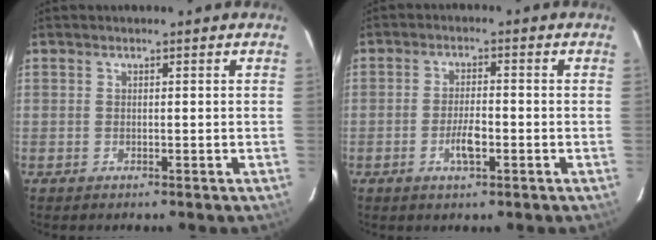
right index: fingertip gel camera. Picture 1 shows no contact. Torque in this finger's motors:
{"motor_torque": [0.66, 0.01, 0.08, 0.07]}